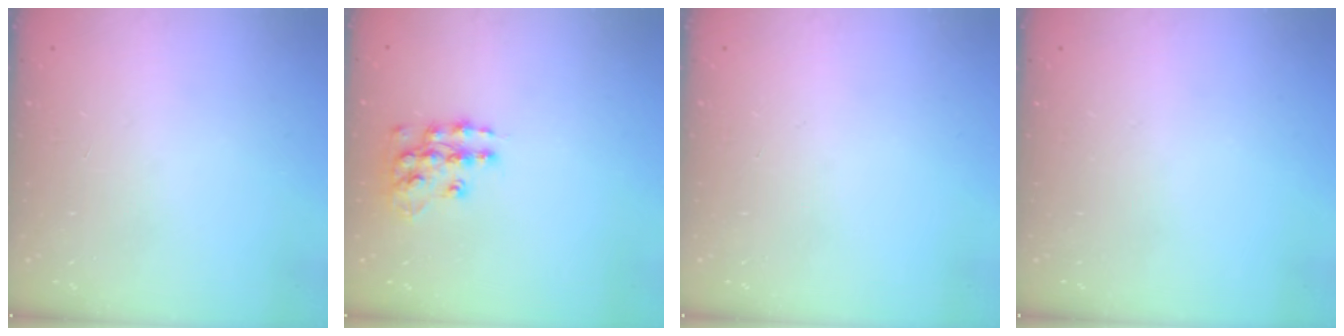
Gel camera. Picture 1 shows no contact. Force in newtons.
{"total": 11.7, "press": 11.6, "slide": 0.8}
{"total": 0.0}
{"total": 0.0}